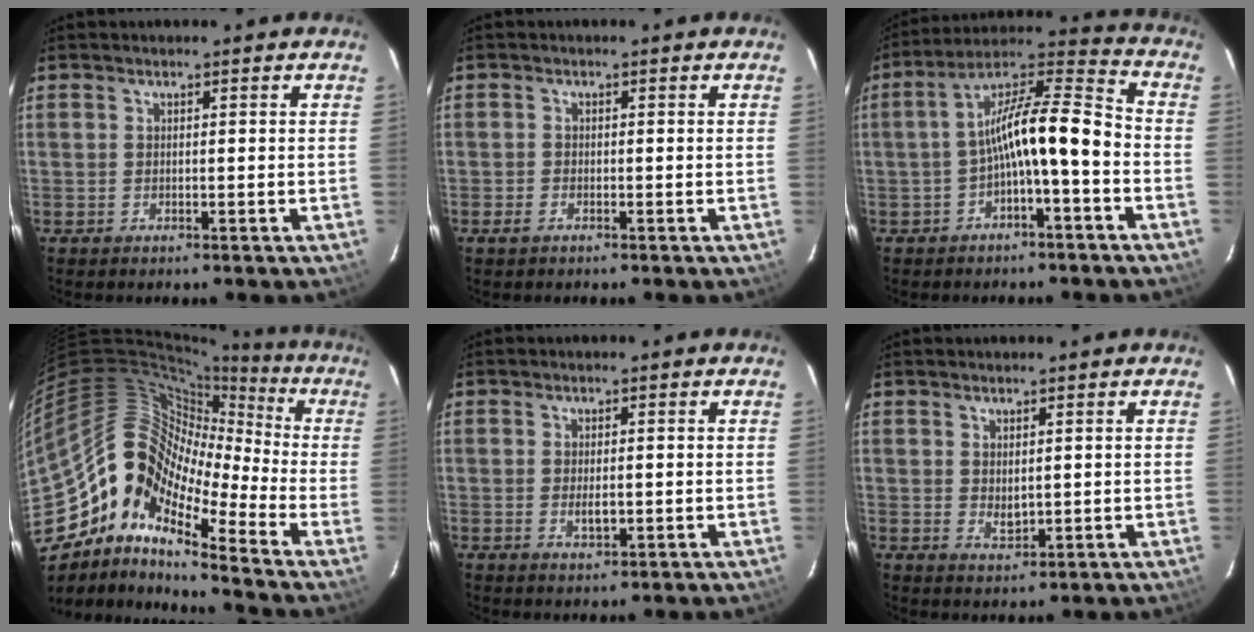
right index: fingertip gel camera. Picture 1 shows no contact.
{"total": 1.5, "force": [-1.0, 0.7, 0.8], "torque": [-0.017, -0.002, -0.021]}
{"total": 11.7, "force": [-3.5, 2.4, 10.9], "torque": [-0.199, 0.027, -0.060]}
{"total": 15.6, "force": [-8.7, 7.3, 10.7], "torque": [-0.170, 0.002, -0.187]}
{"total": 2.6, "force": [-0.4, 1.2, 2.3], "torque": [-0.042, -0.004, -0.003]}
{"total": 2.6, "force": [0.7, 1.5, 1.9], "torque": [-0.031, -0.004, 0.015]}